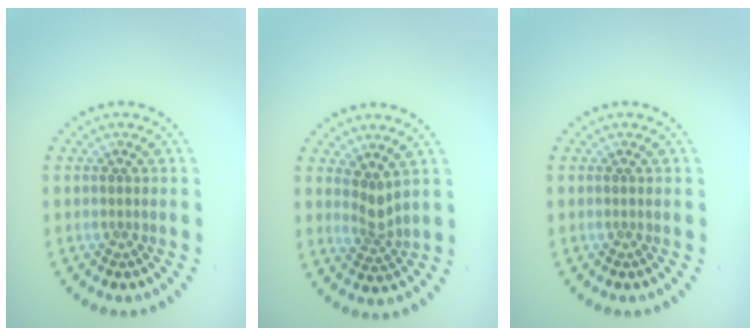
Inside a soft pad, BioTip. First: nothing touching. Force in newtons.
{"total": 2.1, "press": 1.4, "slide": 1.5}
{"total": 0.0}